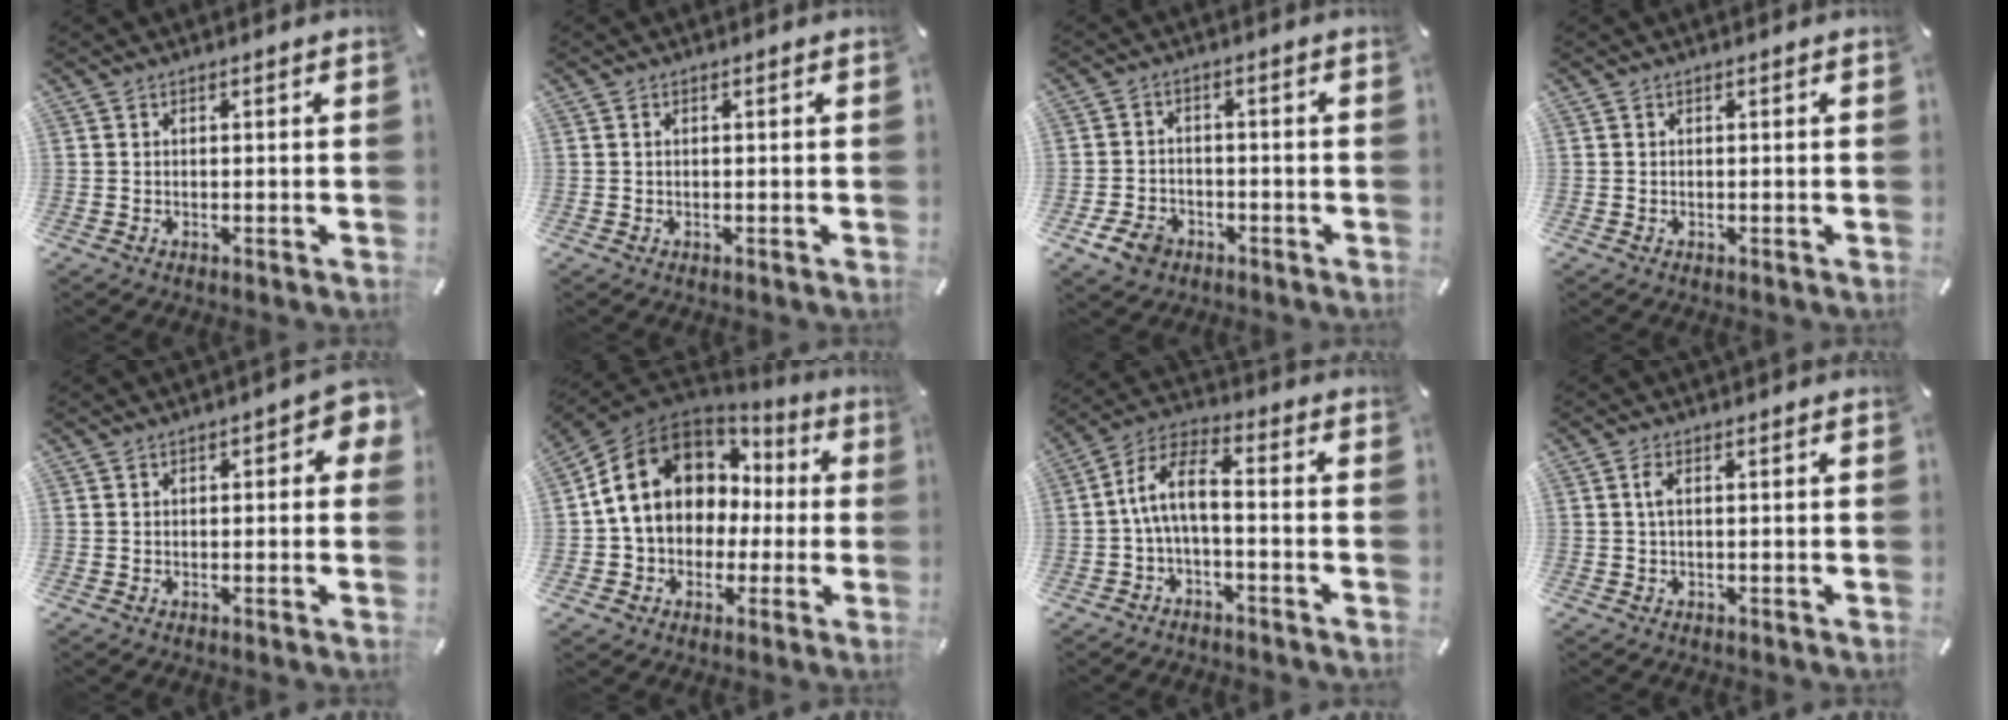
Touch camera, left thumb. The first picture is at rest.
{"total": 0.6, "force": [0.1, 0.2, 0.5], "torque": [-0.011, 0.001, 0.000]}
{"total": 5.7, "force": [-3.1, 4.2, 2.4], "torque": [-0.054, 0.014, -0.057]}
{"total": 0.0}
{"total": 3.6, "force": [0.5, 1.9, 3.1], "torque": [-0.036, 0.001, 0.003]}
{"total": 14.3, "force": [2.6, 12.0, 7.5], "torque": [-0.160, -0.009, 0.051]}
{"total": 8.7, "force": [-1.4, 3.7, 7.8], "torque": [-0.164, 0.004, -0.028]}
{"total": 1.9, "force": [0.2, 0.4, 1.9], "torque": [-0.038, 0.000, 0.002]}